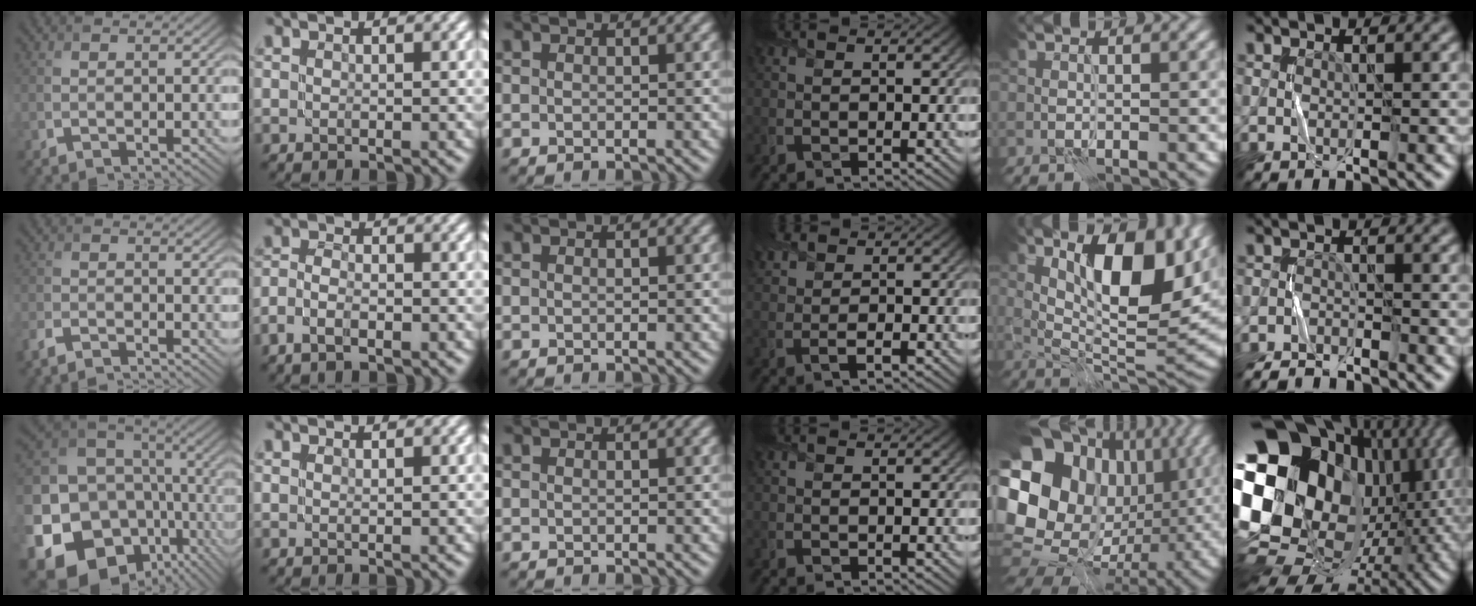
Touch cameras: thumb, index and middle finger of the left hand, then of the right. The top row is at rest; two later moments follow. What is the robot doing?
{"motion": "fold", "object": "shorts"}